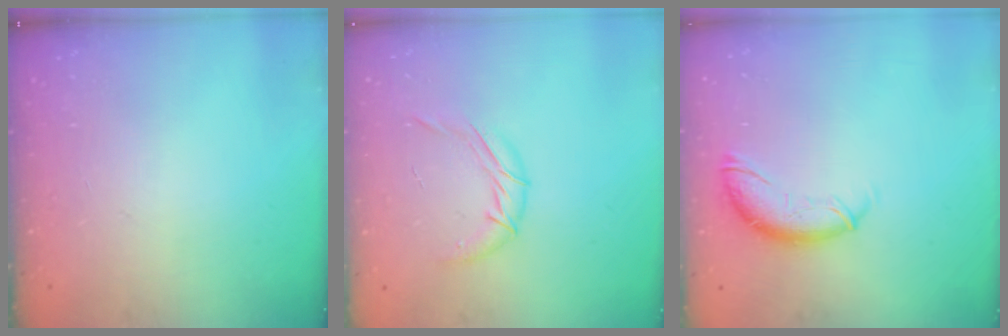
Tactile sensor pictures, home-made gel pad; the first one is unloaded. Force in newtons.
{"total": 8.8, "press": 8.8, "slide": 0.8}
{"total": 10.7, "press": 10.6, "slide": 1.4}